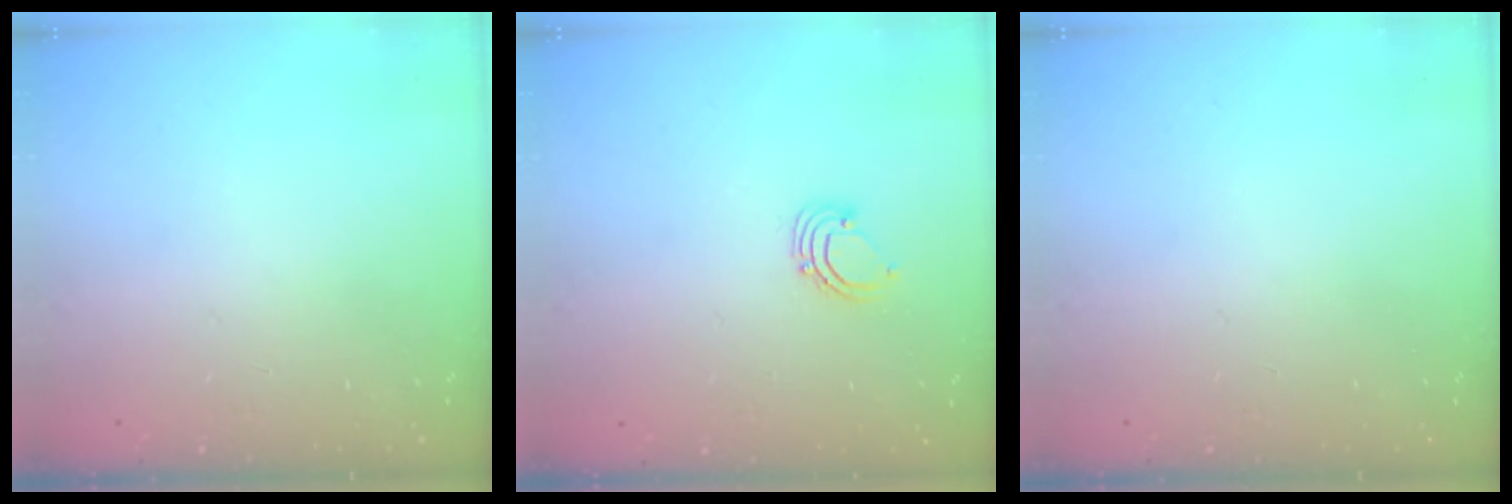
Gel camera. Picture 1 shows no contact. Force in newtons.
{"total": 2.9, "press": 2.9, "slide": 0.2}
{"total": 0.0}